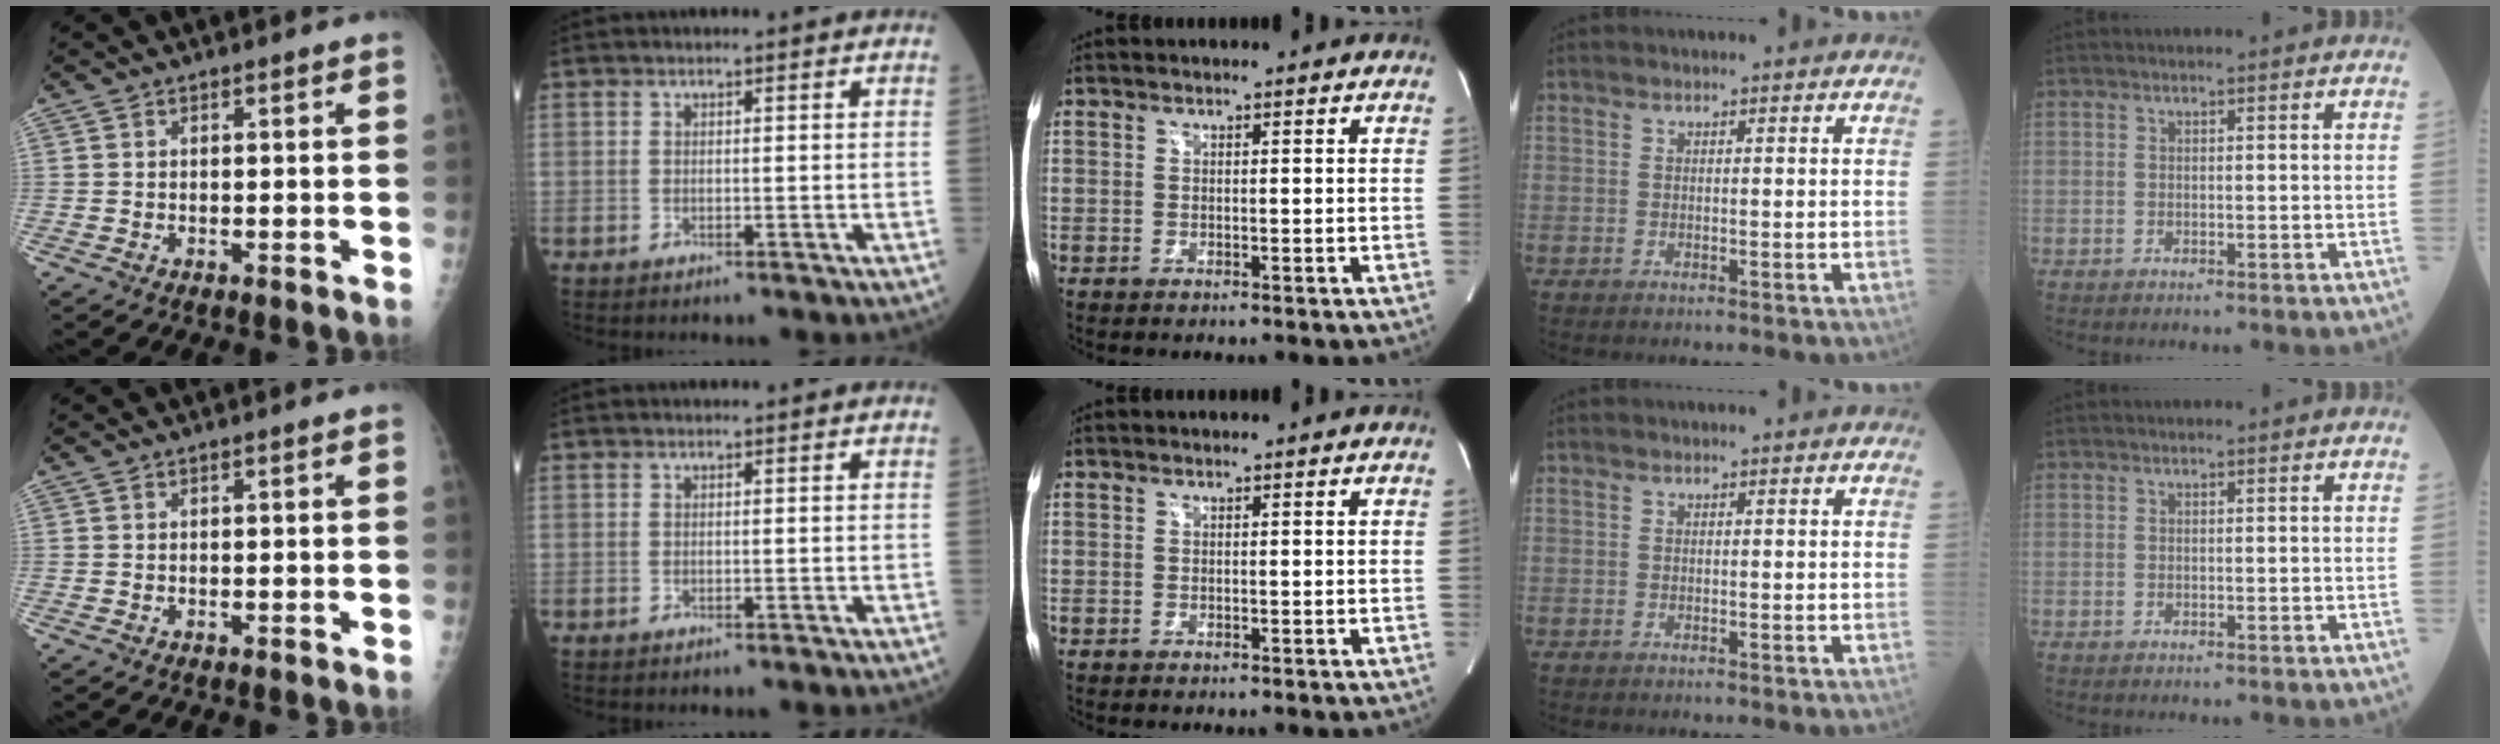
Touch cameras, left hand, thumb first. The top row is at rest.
{}